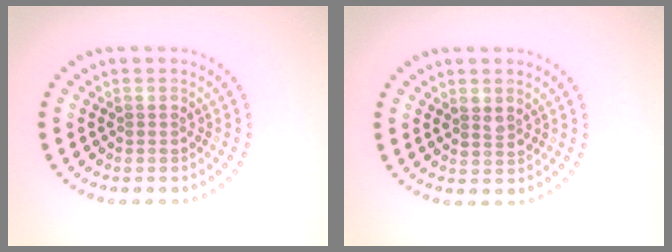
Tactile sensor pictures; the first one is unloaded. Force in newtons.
{"total": 1.4, "press": 1.4, "slide": 0.3}